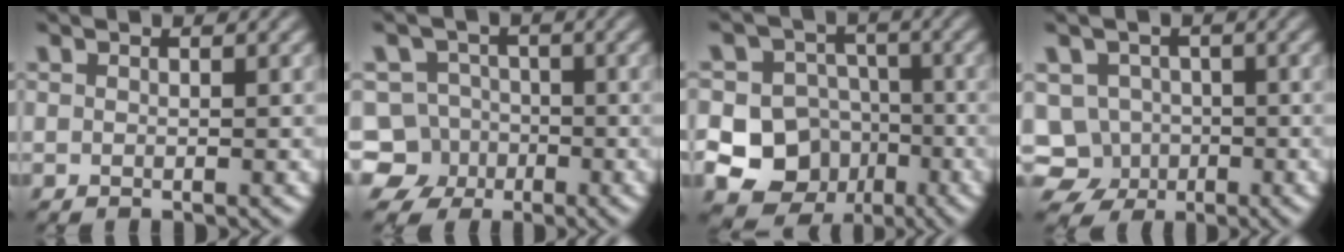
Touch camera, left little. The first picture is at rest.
{"total": 8.6, "force": [-4.1, 7.4, 1.5], "torque": [-0.027, 0.005, -0.095]}
{"total": 13.5, "force": [-4.1, 12.2, 4.0], "torque": [-0.103, -0.009, -0.069]}
{"total": 5.9, "force": [-2.5, 5.1, 1.5], "torque": [0.001, 0.007, -0.057]}